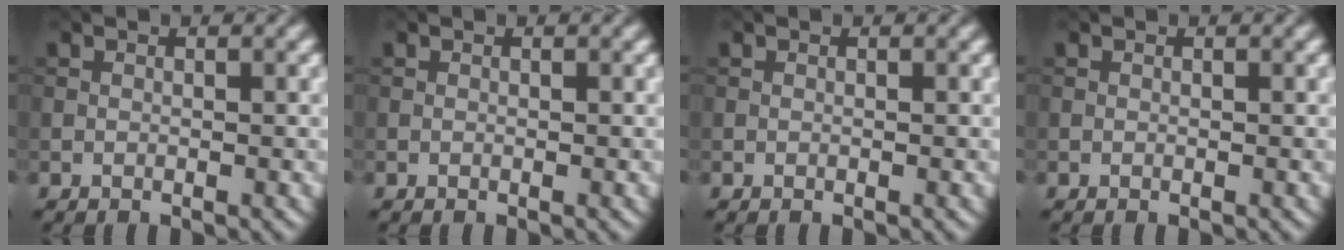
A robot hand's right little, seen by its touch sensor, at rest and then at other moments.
{"total": 0.0}
{"total": 0.0}
{"total": 0.0}